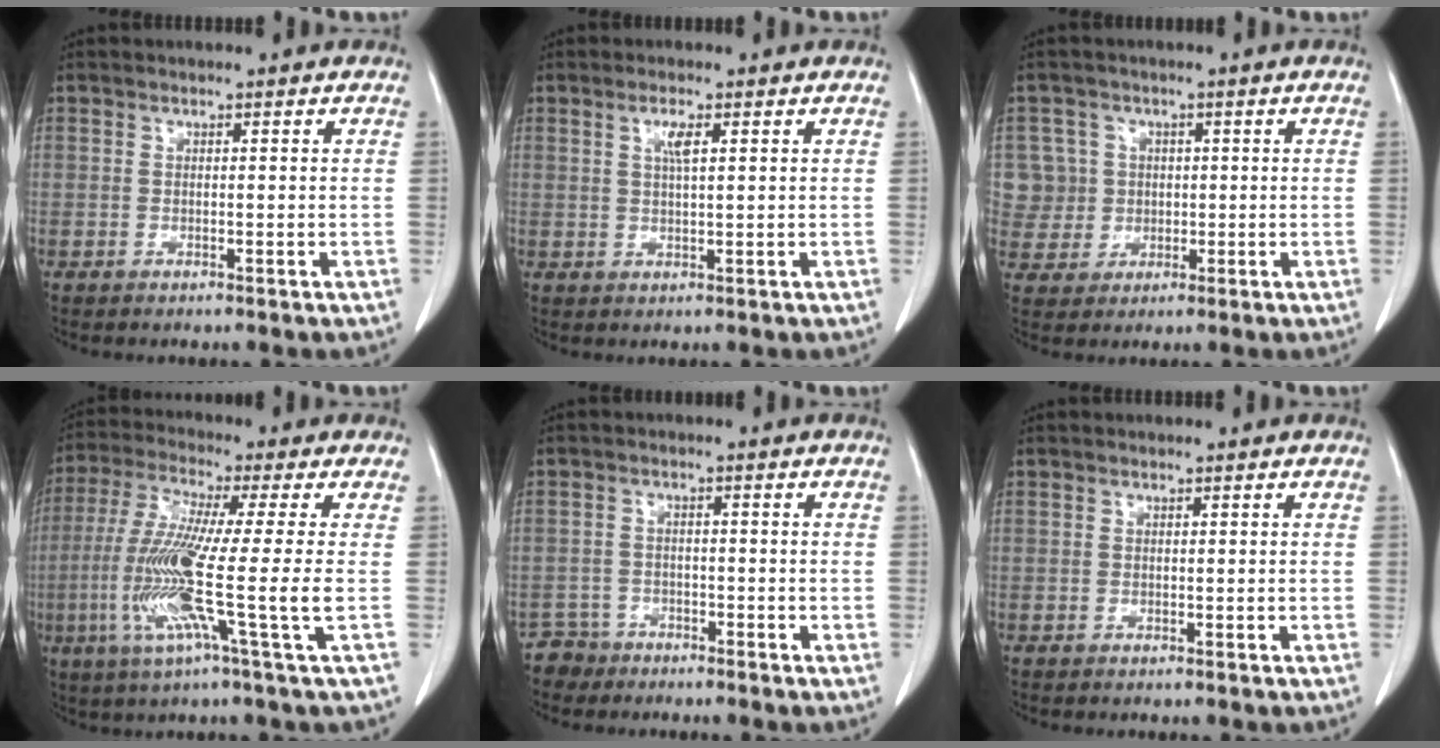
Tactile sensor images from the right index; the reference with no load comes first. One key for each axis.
{"total": 2.5, "fx": 1.0, "fy": 0.4, "fz": 2.2, "tx": -0.046, "ty": 0.000, "tz": 0.018}
{"total": 6.3, "fx": 0.9, "fy": 6.3, "fz": -0.2, "tx": 0.010, "ty": 0.022, "tz": 0.025}
{"total": 13.3, "fx": -2.8, "fy": -1.7, "fz": 12.9, "tx": -0.260, "ty": -0.025, "tz": -0.063}
{"total": 3.0, "fx": -2.3, "fy": 1.6, "fz": -1.0, "tx": 0.018, "ty": 0.006, "tz": -0.046}
{"total": 0.0}